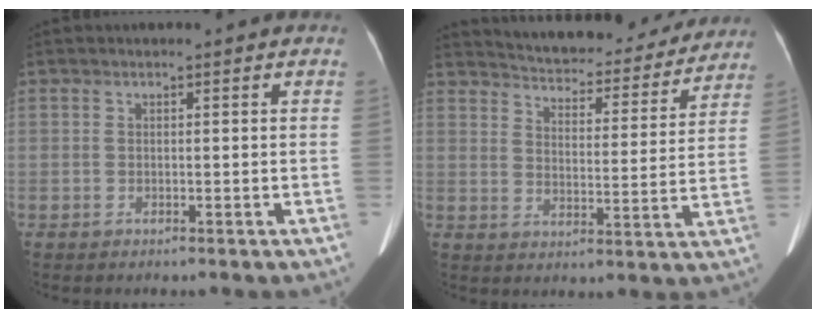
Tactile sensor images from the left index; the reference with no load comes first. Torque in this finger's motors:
{"motor_torque": [0.92, -1.22, 0.22, 0.01]}